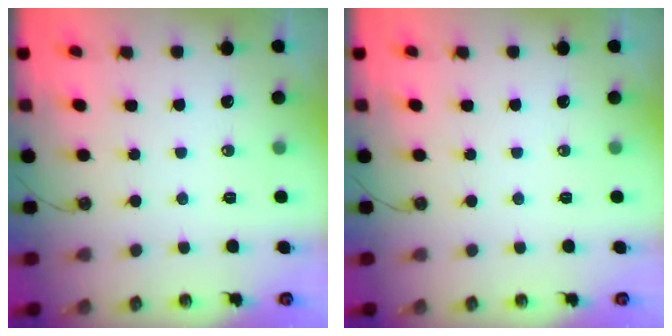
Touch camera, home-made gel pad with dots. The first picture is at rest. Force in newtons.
{"total": 0.0}